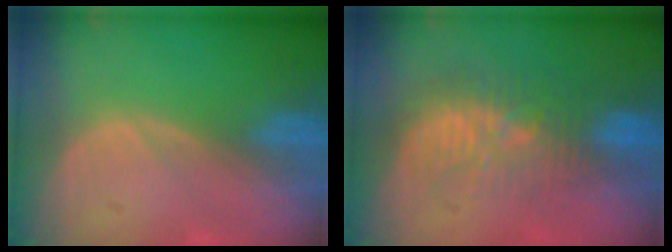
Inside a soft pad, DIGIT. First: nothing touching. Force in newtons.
{"total": 9.1, "press": 8.6, "slide": 2.8}